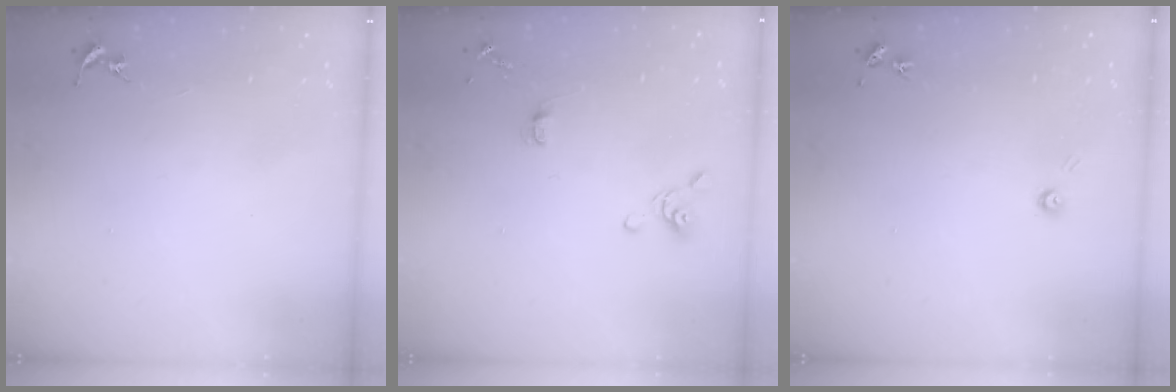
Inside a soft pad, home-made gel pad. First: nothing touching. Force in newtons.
{"total": 4.1, "press": 3.9, "slide": 1.4}
{"total": 3.3, "press": 3.3, "slide": 0.2}